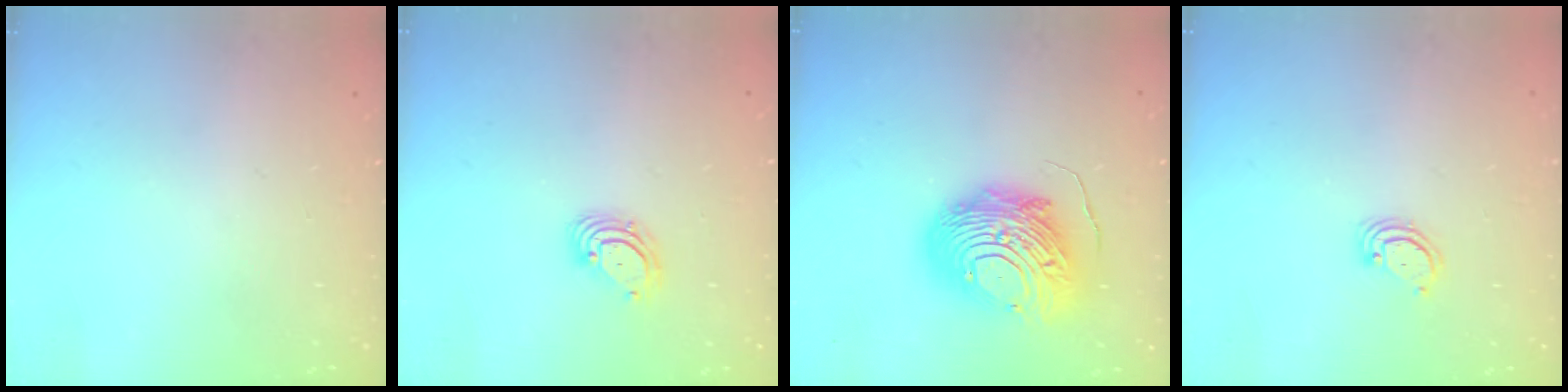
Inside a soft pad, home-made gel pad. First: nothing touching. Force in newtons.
{"total": 3.7, "press": 3.7, "slide": 0.1}
{"total": 14.8, "press": 14.7, "slide": 1.3}
{"total": 2.9, "press": 2.9, "slide": 0.2}